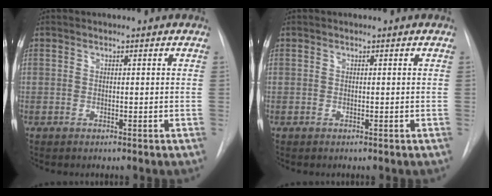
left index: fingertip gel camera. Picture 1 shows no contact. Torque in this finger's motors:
{"motor_torque": [0.01, -0.01, 0.00, 0.00]}